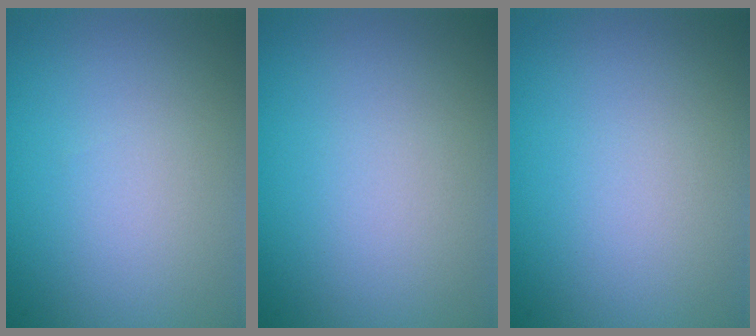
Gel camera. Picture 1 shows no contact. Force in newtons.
{"total": 0.0}
{"total": 0.0}